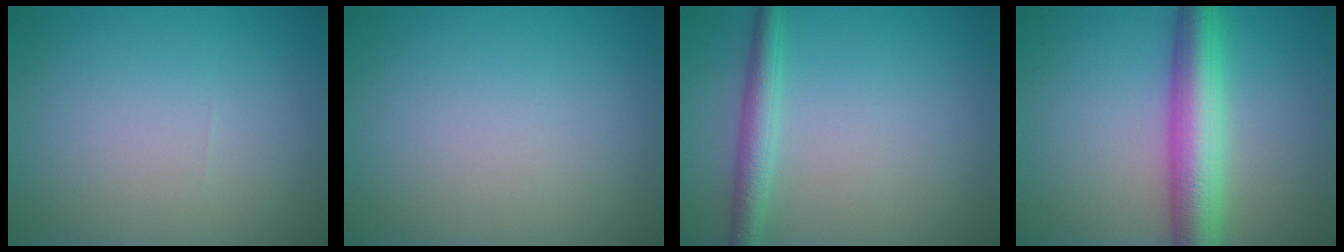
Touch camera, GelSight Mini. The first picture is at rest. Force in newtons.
{"total": 0.0}
{"total": 2.6, "press": 2.6, "slide": 0.1}
{"total": 6.5, "press": 6.5, "slide": 0.2}